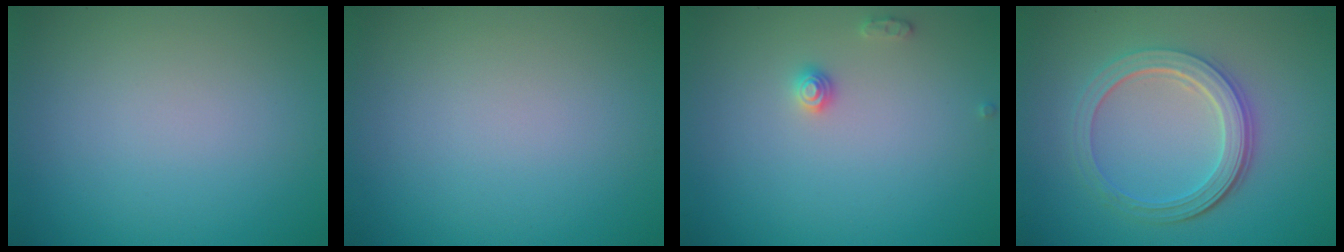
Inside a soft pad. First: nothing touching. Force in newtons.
{"total": 0.0}
{"total": 1.2, "press": 1.2, "slide": 0.0}
{"total": 4.7, "press": 3.6, "slide": 3.1}